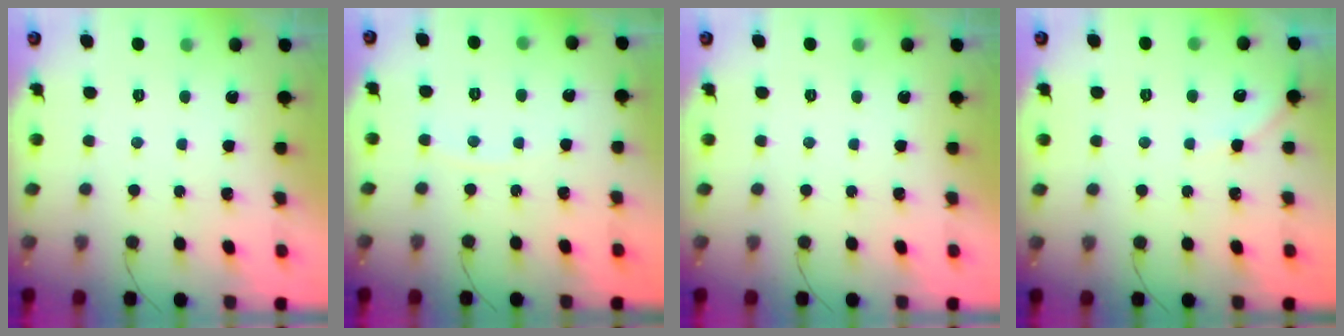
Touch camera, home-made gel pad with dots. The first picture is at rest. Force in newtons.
{"total": 3.5, "press": 3.4, "slide": 0.5}
{"total": 0.0}
{"total": 2.4, "press": 2.4, "slide": 0.4}